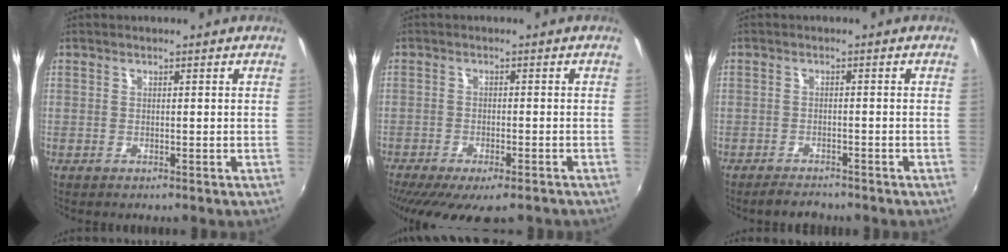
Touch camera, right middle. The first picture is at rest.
{"total": 13.3, "force": [-9.9, 3.9, 7.9], "torque": [-0.162, -0.051, -0.148]}
{"total": 3.3, "force": [-3.0, 0.9, 0.9], "torque": [-0.032, -0.007, -0.052]}